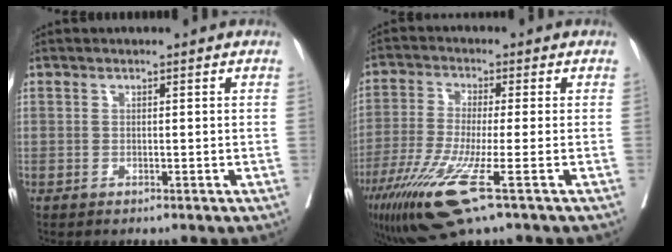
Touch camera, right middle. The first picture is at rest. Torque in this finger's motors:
{"motor_torque": [1.01, -1.13, 0.53, 0.21]}